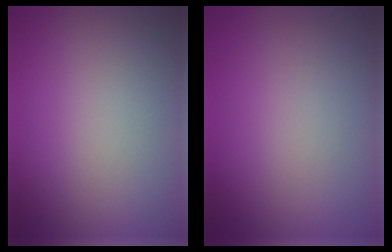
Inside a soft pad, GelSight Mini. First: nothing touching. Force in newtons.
{"total": 0.0}